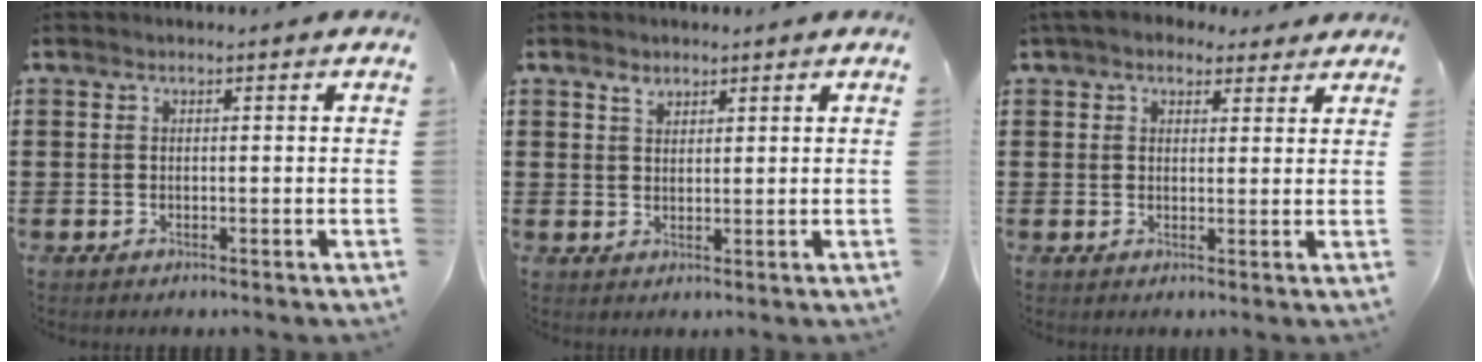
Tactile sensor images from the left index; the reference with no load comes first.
{"total": 1.7, "force": [1.3, 0.9, 0.6], "torque": [-0.006, -0.002, 0.024]}
{"total": 4.1, "force": [3.2, 2.1, 1.4], "torque": [-0.039, 0.003, 0.061]}